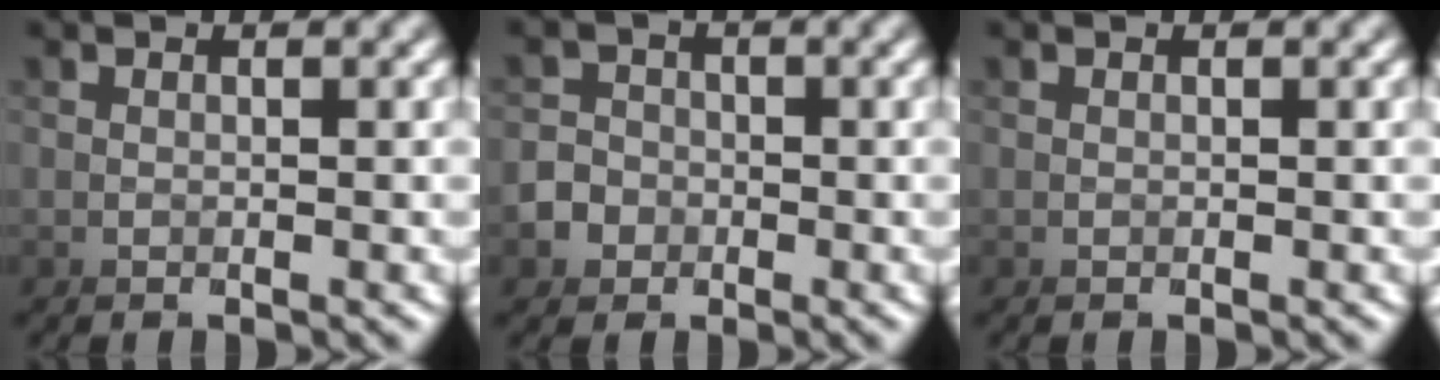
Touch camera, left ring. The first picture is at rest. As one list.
[{"total": 4.2, "force": [-1.5, 3.5, -1.8], "torque": [0.013, -0.016, -0.036]}, {"total": 0.0}]